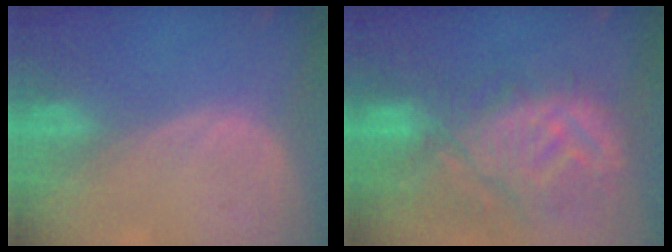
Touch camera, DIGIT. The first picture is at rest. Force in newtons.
{"total": 12.6, "press": 11.1, "slide": 5.9}